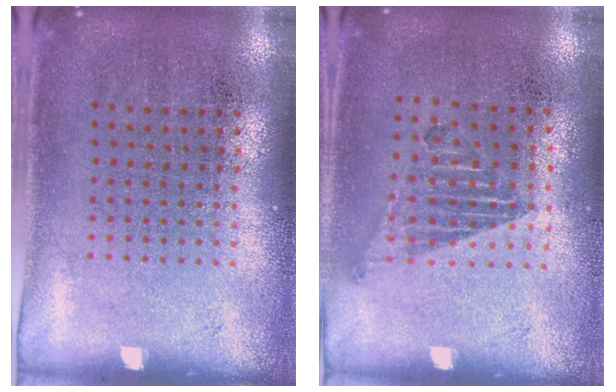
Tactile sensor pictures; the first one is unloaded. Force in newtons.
{"total": 1.0, "press": 0.9, "slide": 0.4}